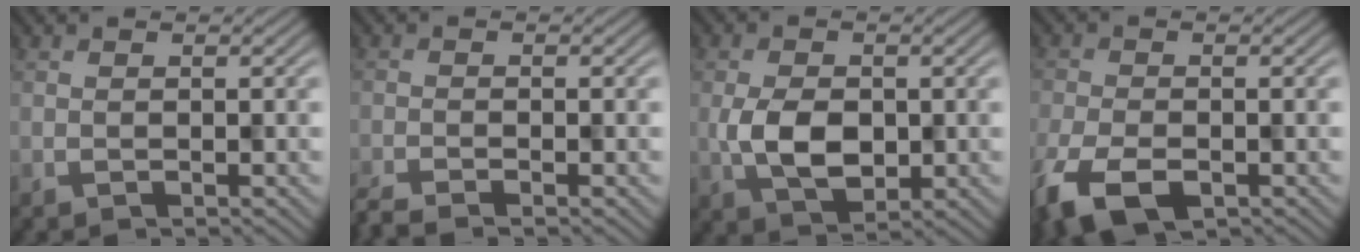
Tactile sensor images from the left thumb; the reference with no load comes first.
{"total": 3.6, "force": [-3.1, 0.2, 1.7], "torque": [-0.039, -0.001, -0.059]}
{"total": 5.2, "force": [-0.5, 3.4, 3.9], "torque": [-0.078, -0.009, -0.007]}
{"total": 8.6, "force": [-5.3, 3.9, 5.4], "torque": [-0.115, -0.022, -0.095]}